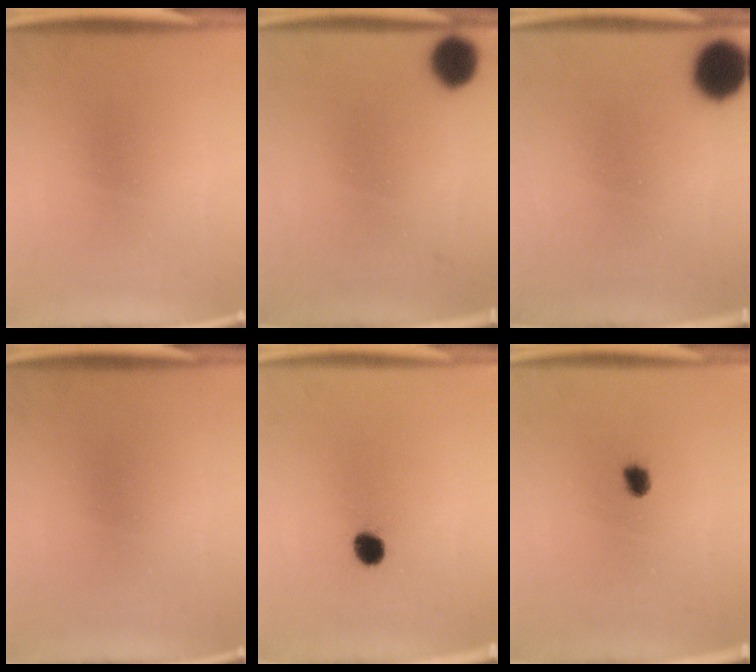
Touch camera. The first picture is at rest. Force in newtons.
{"total": 5.3}
{"total": 10.4}
{"total": 0.0}
{"total": 4.2}
{"total": 1.7}